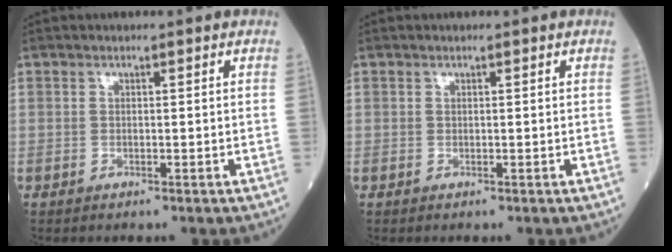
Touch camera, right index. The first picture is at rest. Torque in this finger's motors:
{"motor_torque": [-0.14, -0.01, -0.03, -0.01]}